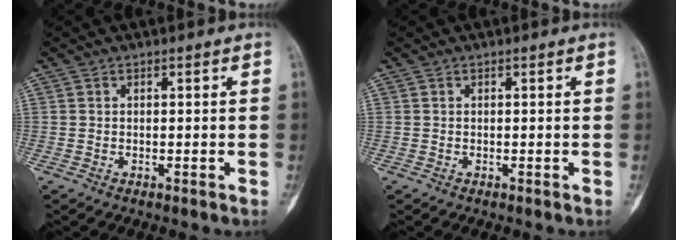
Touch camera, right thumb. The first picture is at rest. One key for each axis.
{"total": 0.0}